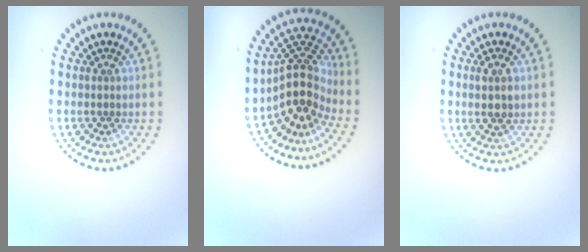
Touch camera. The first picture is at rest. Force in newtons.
{"total": 4.8, "press": 3.6, "slide": 3.2}
{"total": 2.1, "press": 2.0, "slide": 0.4}